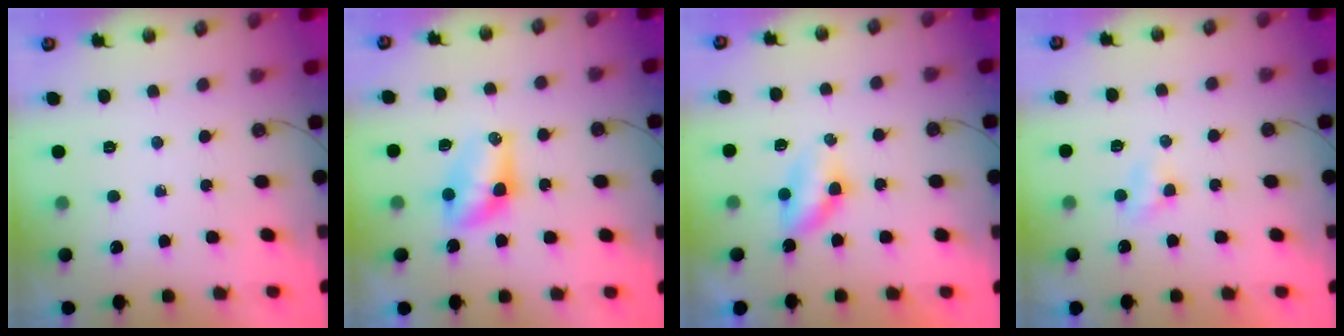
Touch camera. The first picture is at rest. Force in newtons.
{"total": 6.9, "press": 6.9, "slide": 0.6}
{"total": 3.8, "press": 3.8, "slide": 0.5}
{"total": 2.7, "press": 2.6, "slide": 0.4}